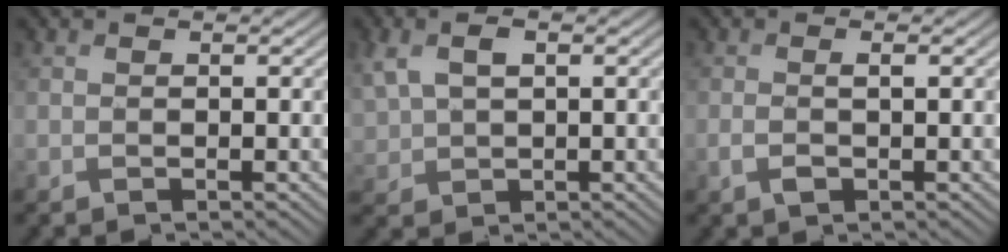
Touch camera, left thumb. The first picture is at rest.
{"total": 5.3, "force": [1.9, 3.3, 3.7], "torque": [-0.093, 0.005, 0.039]}
{"total": 1.6, "force": [-0.3, 0.6, 1.5], "torque": [-0.032, 0.002, -0.006]}